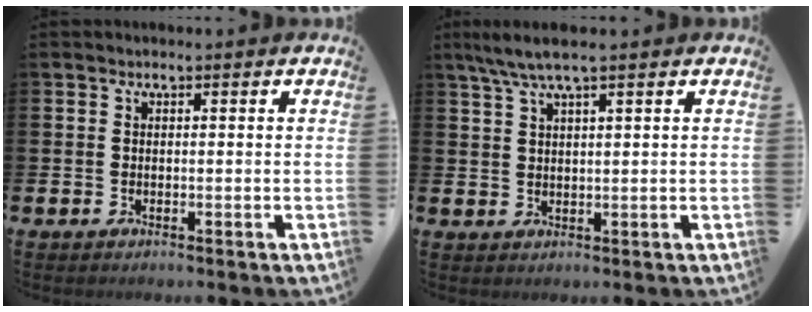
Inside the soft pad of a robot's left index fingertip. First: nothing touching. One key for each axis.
{"total": 4.5, "fx": 3.3, "fy": 0.4, "fz": 3.0, "tx": -0.070, "ty": 0.002, "tz": 0.060}